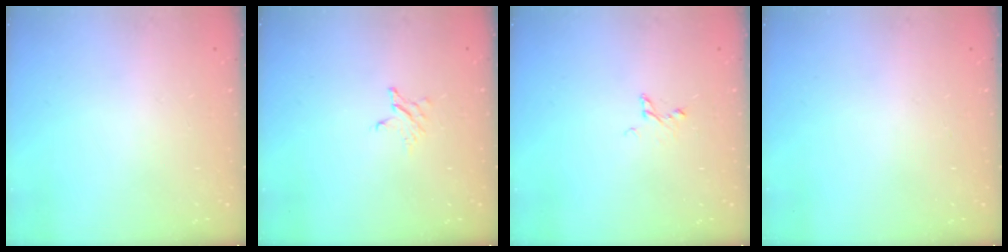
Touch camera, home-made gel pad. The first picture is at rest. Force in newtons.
{"total": 2.5, "press": 2.5, "slide": 0.3}
{"total": 3.1, "press": 3.1, "slide": 0.4}
{"total": 0.0}